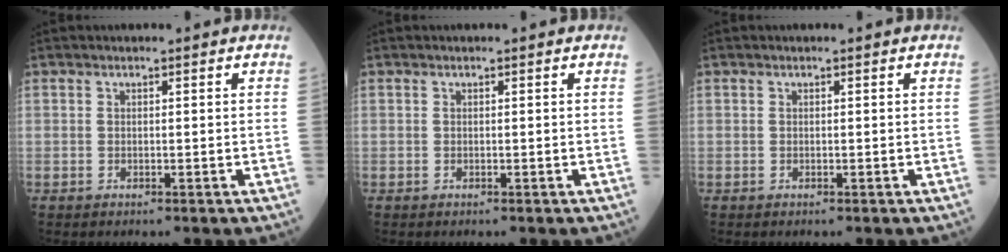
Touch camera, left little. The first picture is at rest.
{"total": 0.0}
{"total": 0.0}